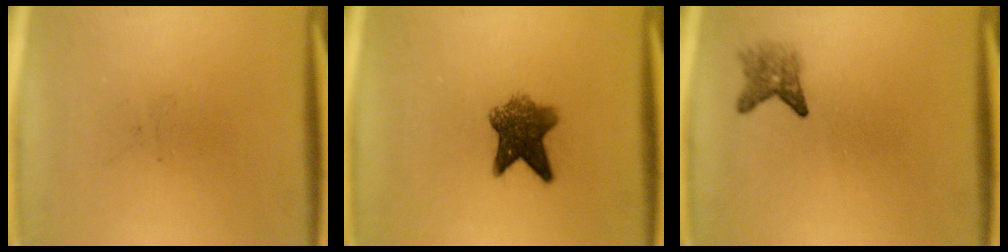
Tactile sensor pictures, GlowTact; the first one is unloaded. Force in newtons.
{"total": 6.8}
{"total": 2.4}